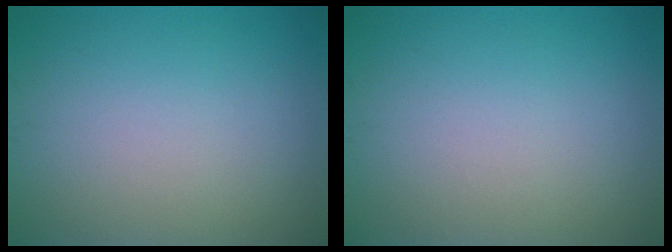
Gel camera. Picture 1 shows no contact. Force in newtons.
{"total": 0.0}